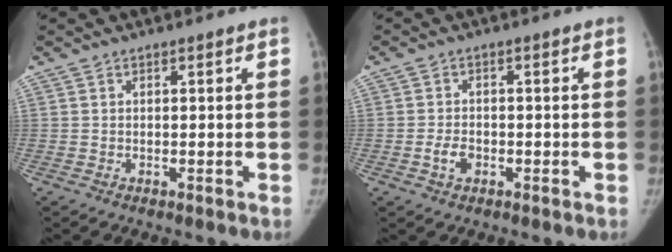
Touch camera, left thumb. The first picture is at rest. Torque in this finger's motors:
{"motor_torque": [0.15, -0.15, 0.14, 0.05, 0.00]}